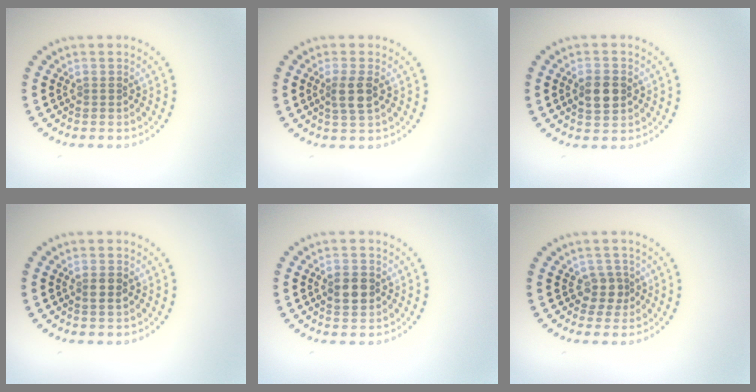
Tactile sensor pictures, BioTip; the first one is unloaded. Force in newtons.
{"total": 2.3, "press": 2.0, "slide": 1.0}
{"total": 3.1, "press": 3.1, "slide": 0.1}
{"total": 1.5, "press": 1.4, "slide": 0.4}
{"total": 3.1, "press": 3.1, "slide": 0.2}
{"total": 1.9, "press": 1.6, "slide": 1.1}